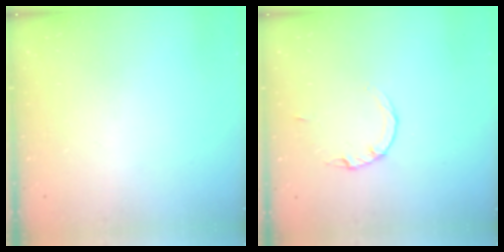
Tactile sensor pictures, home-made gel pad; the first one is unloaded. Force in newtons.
{"total": 2.8, "press": 2.8, "slide": 0.4}